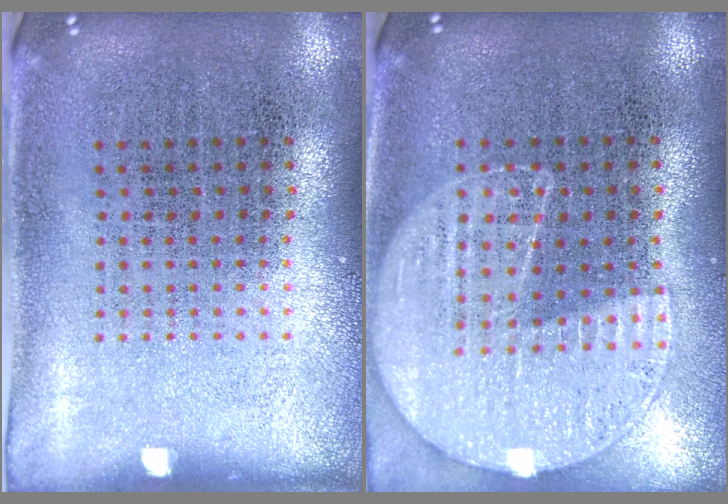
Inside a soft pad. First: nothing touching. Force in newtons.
{"total": 1.1, "press": 1.1, "slide": 0.4}